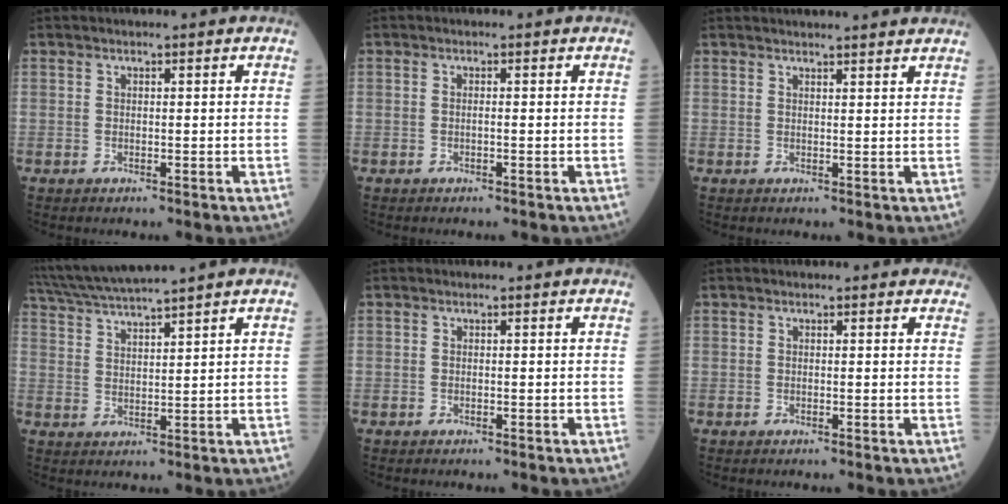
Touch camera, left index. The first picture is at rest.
{"total": 0.0}
{"total": 9.4, "force": [9.0, 0.2, 3.0], "torque": [-0.036, 0.025, 0.095]}
{"total": 9.1, "force": [8.1, -1.6, 3.7], "torque": [-0.072, 0.019, 0.150]}
{"total": 0.0}
{"total": 1.4, "force": [1.2, 0.7, 0.3], "torque": [-0.002, 0.004, 0.002]}